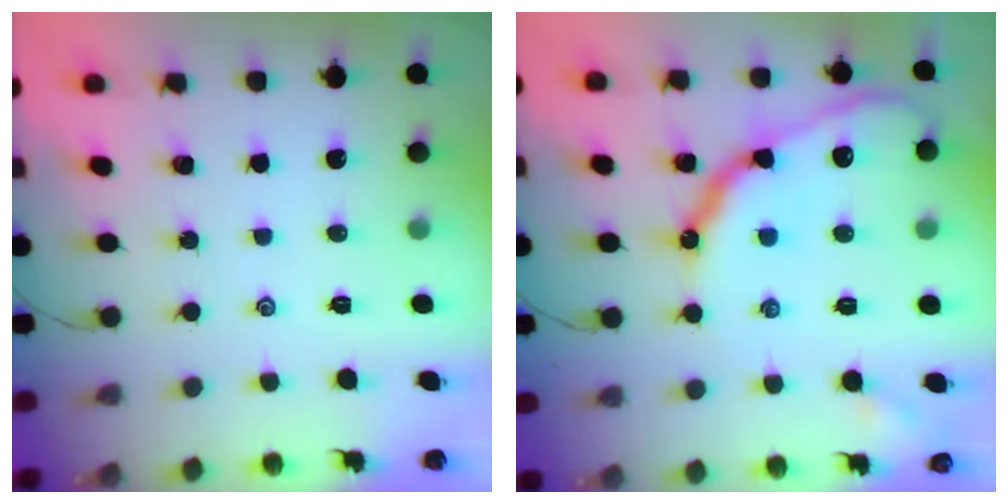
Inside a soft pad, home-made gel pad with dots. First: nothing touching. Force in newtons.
{"total": 15.2, "press": 15.2, "slide": 1.3}